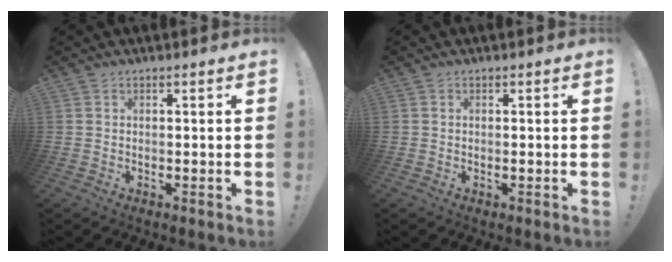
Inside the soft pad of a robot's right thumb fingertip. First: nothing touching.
{"total": 0.5, "force": [-0.3, 0.2, 0.4], "torque": [0.000, -0.003, -0.007]}